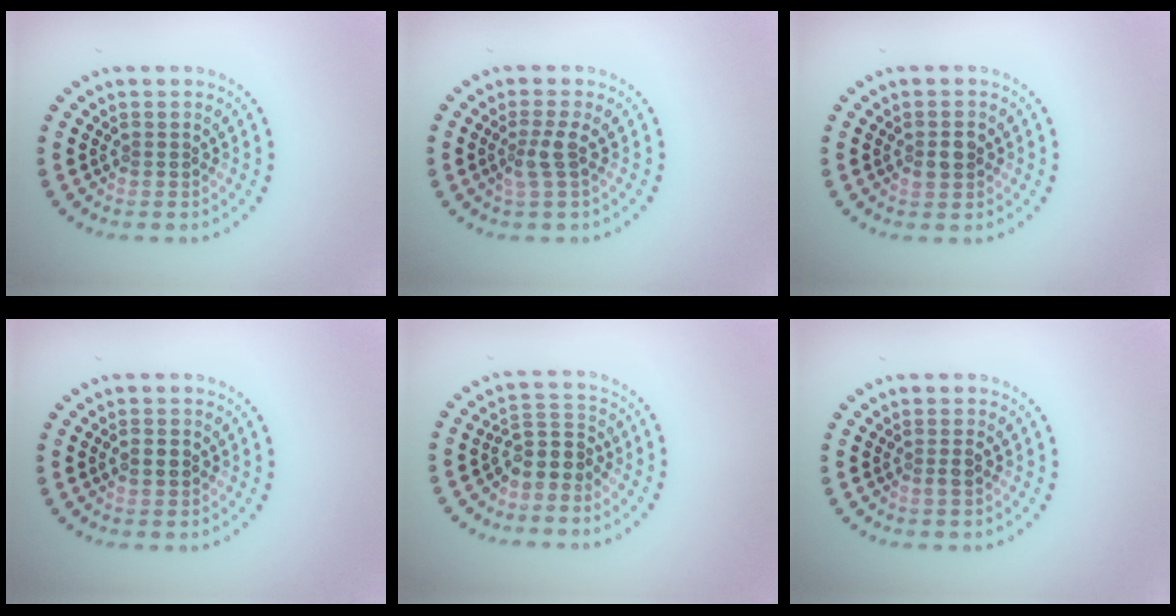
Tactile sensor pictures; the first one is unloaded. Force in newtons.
{"total": 1.8, "press": 1.4, "slide": 1.2}
{"total": 2.2, "press": 2.2, "slide": 0.1}
{"total": 2.1, "press": 2.1, "slide": 0.2}
{"total": 2.8, "press": 2.1, "slide": 1.9}
{"total": 1.0, "press": 0.9, "slide": 0.4}